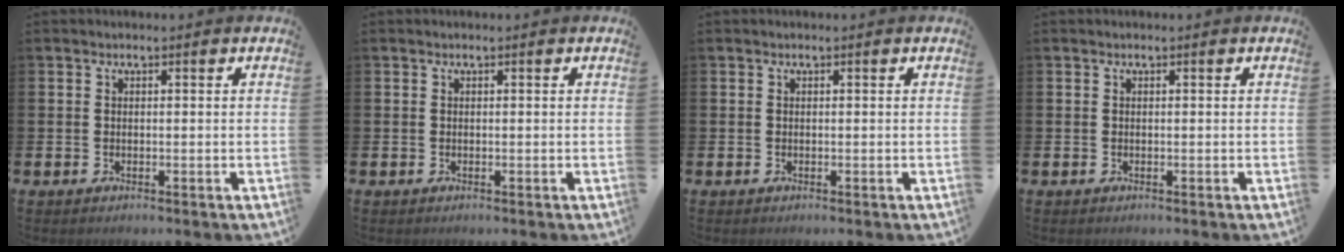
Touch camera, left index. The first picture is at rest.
{"total": 0.0}
{"total": 0.0}
{"total": 0.0}